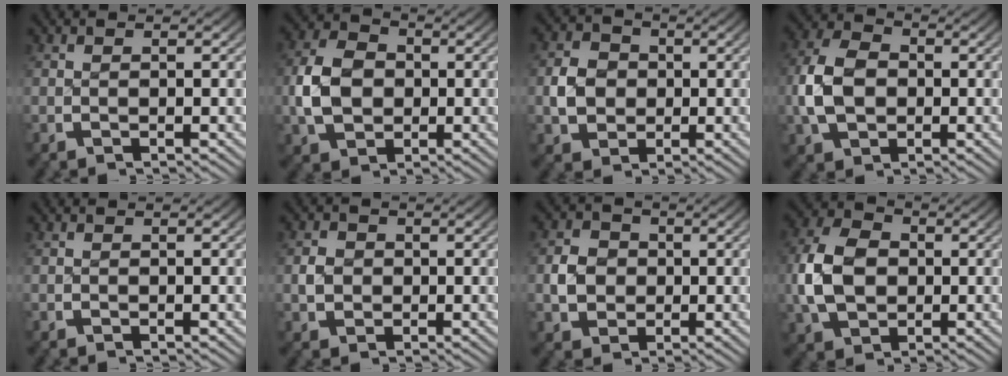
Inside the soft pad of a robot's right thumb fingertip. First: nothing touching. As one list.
[{"total": 7.5, "force": [-0.4, 5.7, 4.9], "torque": [-0.106, -0.017, 0.002]}, {"total": 5.2, "force": [-0.4, 4.3, 2.9], "torque": [-0.062, -0.012, -0.001]}, {"total": 7.6, "force": [-0.2, 5.6, 5.1], "torque": [-0.114, -0.017, 0.004]}, {"total": 0.0}, {"total": 2.1, "force": [-0.2, 1.8, 1.0], "torque": [-0.015, 0.000, -0.003]}, {"total": 4.6, "force": [-0.4, 3.9, 2.4], "torque": [-0.050, -0.010, 0.000]}, {"total": 8.7, "force": [-0.1, 6.4, 5.8], "torque": [-0.133, -0.025, 0.012]}]